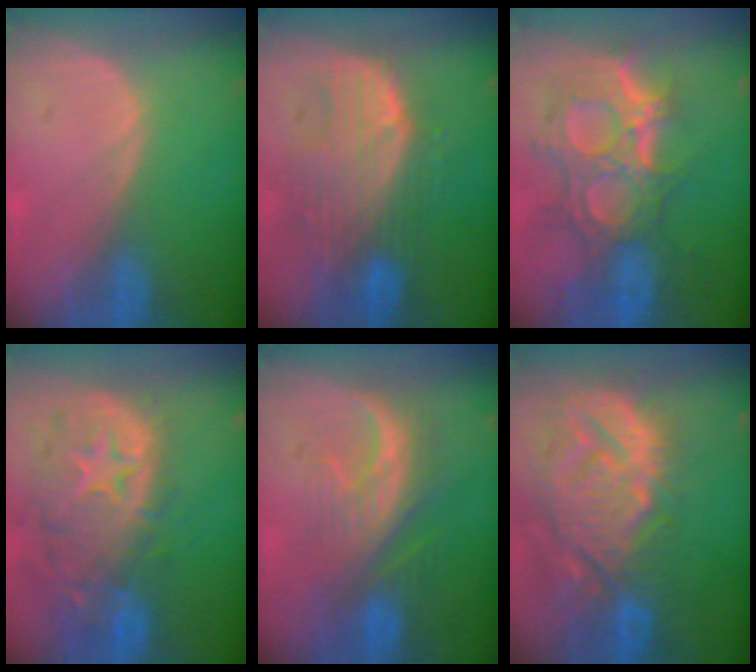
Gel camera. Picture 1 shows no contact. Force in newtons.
{"total": 9.5, "press": 8.5, "slide": 4.3}
{"total": 12.1, "press": 10.8, "slide": 5.5}
{"total": 14.0, "press": 11.2, "slide": 8.3}
{"total": 8.3, "press": 8.1, "slide": 2.0}
{"total": 14.4, "press": 12.3, "slide": 7.5}